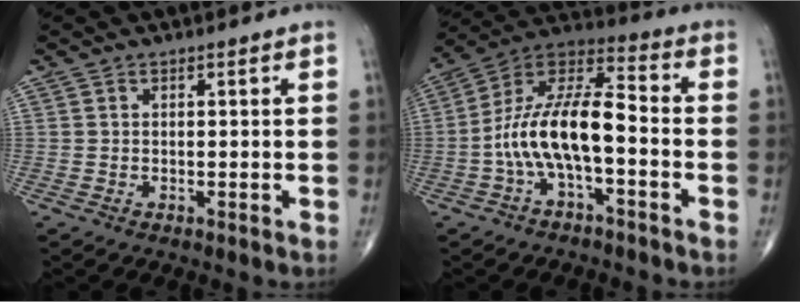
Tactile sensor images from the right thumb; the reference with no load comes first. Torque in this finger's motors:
{"motor_torque": [1.15, 0.97, 1.35, -0.60, 0.43]}